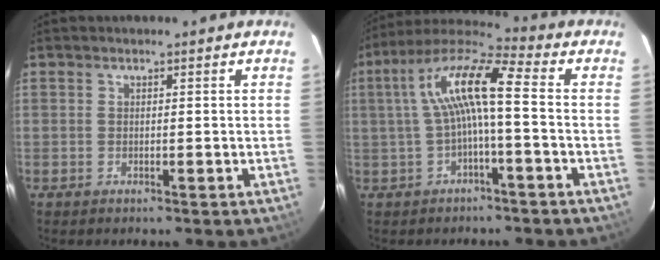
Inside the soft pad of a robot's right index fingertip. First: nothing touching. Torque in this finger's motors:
{"motor_torque": [0.94, -0.52, 0.79, 0.21]}